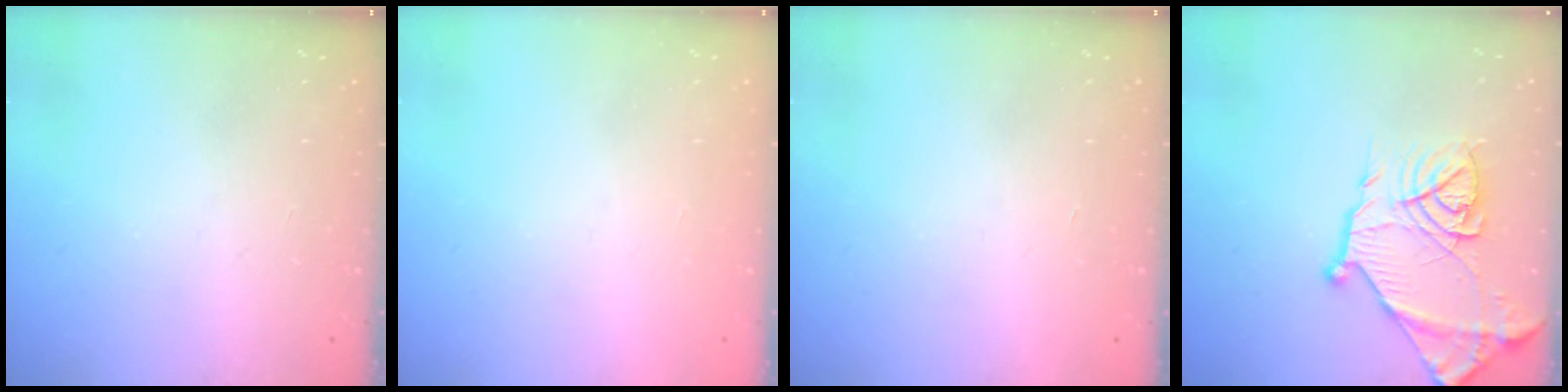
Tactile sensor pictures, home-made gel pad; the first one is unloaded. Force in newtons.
{"total": 1.5, "press": 1.5, "slide": 0.1}
{"total": 1.7, "press": 1.7, "slide": 0.1}
{"total": 18.2, "press": 18.2, "slide": 1.4}